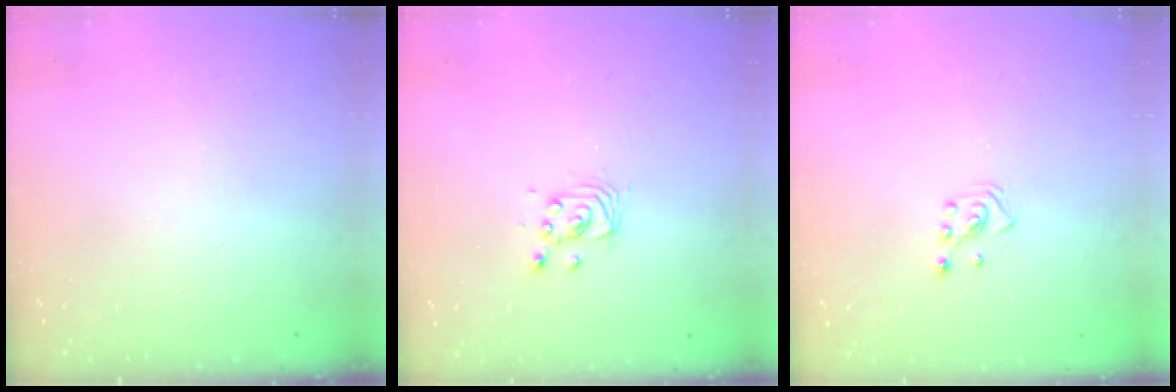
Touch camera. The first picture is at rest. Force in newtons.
{"total": 2.7, "press": 2.7, "slide": 0.2}
{"total": 2.1, "press": 1.9, "slide": 0.8}